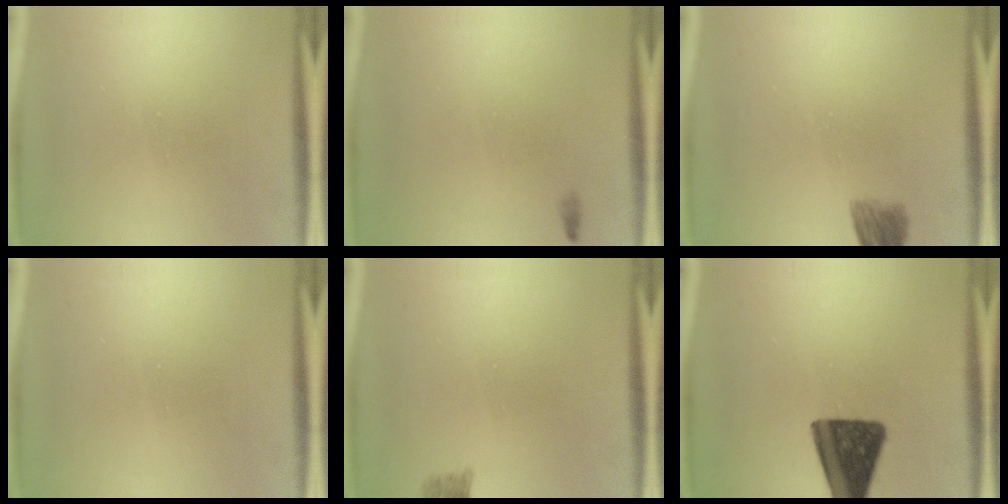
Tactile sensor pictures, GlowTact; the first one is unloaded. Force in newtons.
{"total": 0.5}
{"total": 4.5}
{"total": 0.0}
{"total": 2.0}
{"total": 15.1}